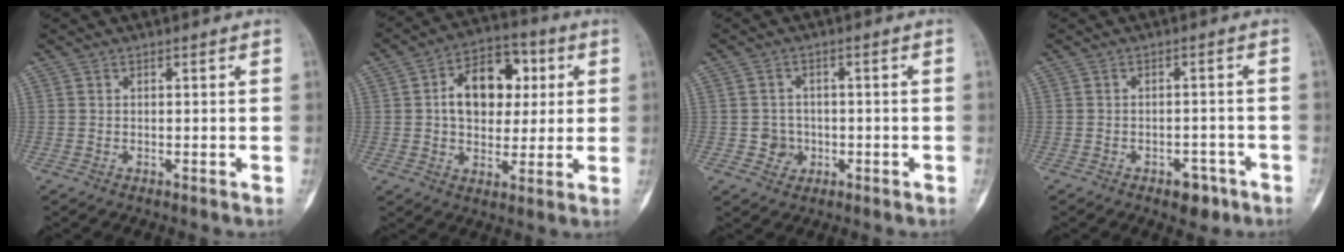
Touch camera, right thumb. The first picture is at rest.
{"total": 14.0, "force": [2.6, 9.6, 9.8], "torque": [-0.106, 0.014, 0.034]}
{"total": 3.5, "force": [-0.8, 3.3, 0.7], "torque": [0.012, 0.011, -0.013]}
{"total": 4.3, "force": [-2.5, 2.5, 2.4], "torque": [-0.014, 0.018, -0.030]}